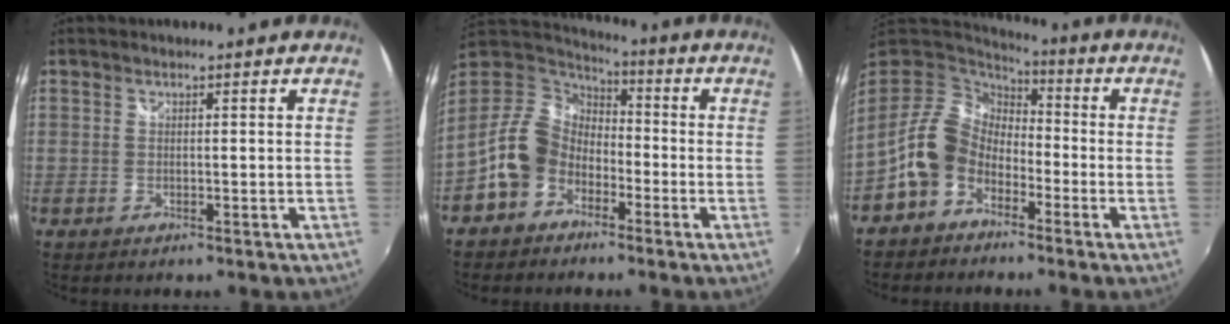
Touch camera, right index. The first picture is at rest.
{"total": 12.3, "force": [-5.9, 9.4, 5.3], "torque": [-0.125, 0.021, -0.113]}
{"total": 11.4, "force": [-5.5, 8.4, 5.3], "torque": [-0.114, 0.021, -0.110]}